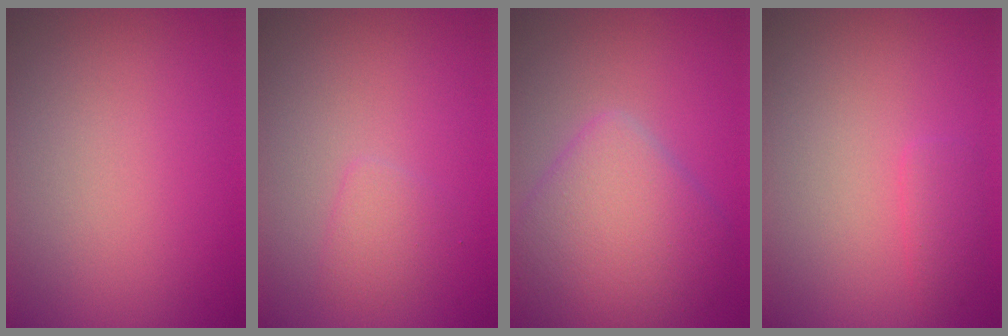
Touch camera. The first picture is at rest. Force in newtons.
{"total": 1.4, "press": 1.4, "slide": 0.1}
{"total": 6.3, "press": 6.2, "slide": 0.3}
{"total": 1.3, "press": 1.3, "slide": 0.1}